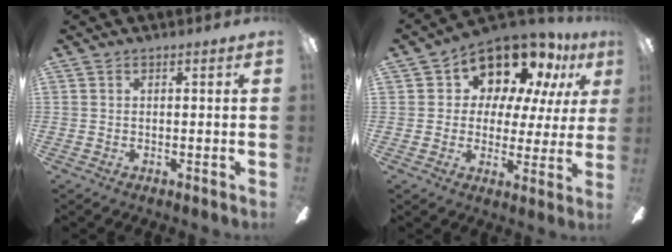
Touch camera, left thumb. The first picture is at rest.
{"total": 13.8, "force": [10.5, 7.4, 5.1], "torque": [-0.100, -0.073, 0.190]}